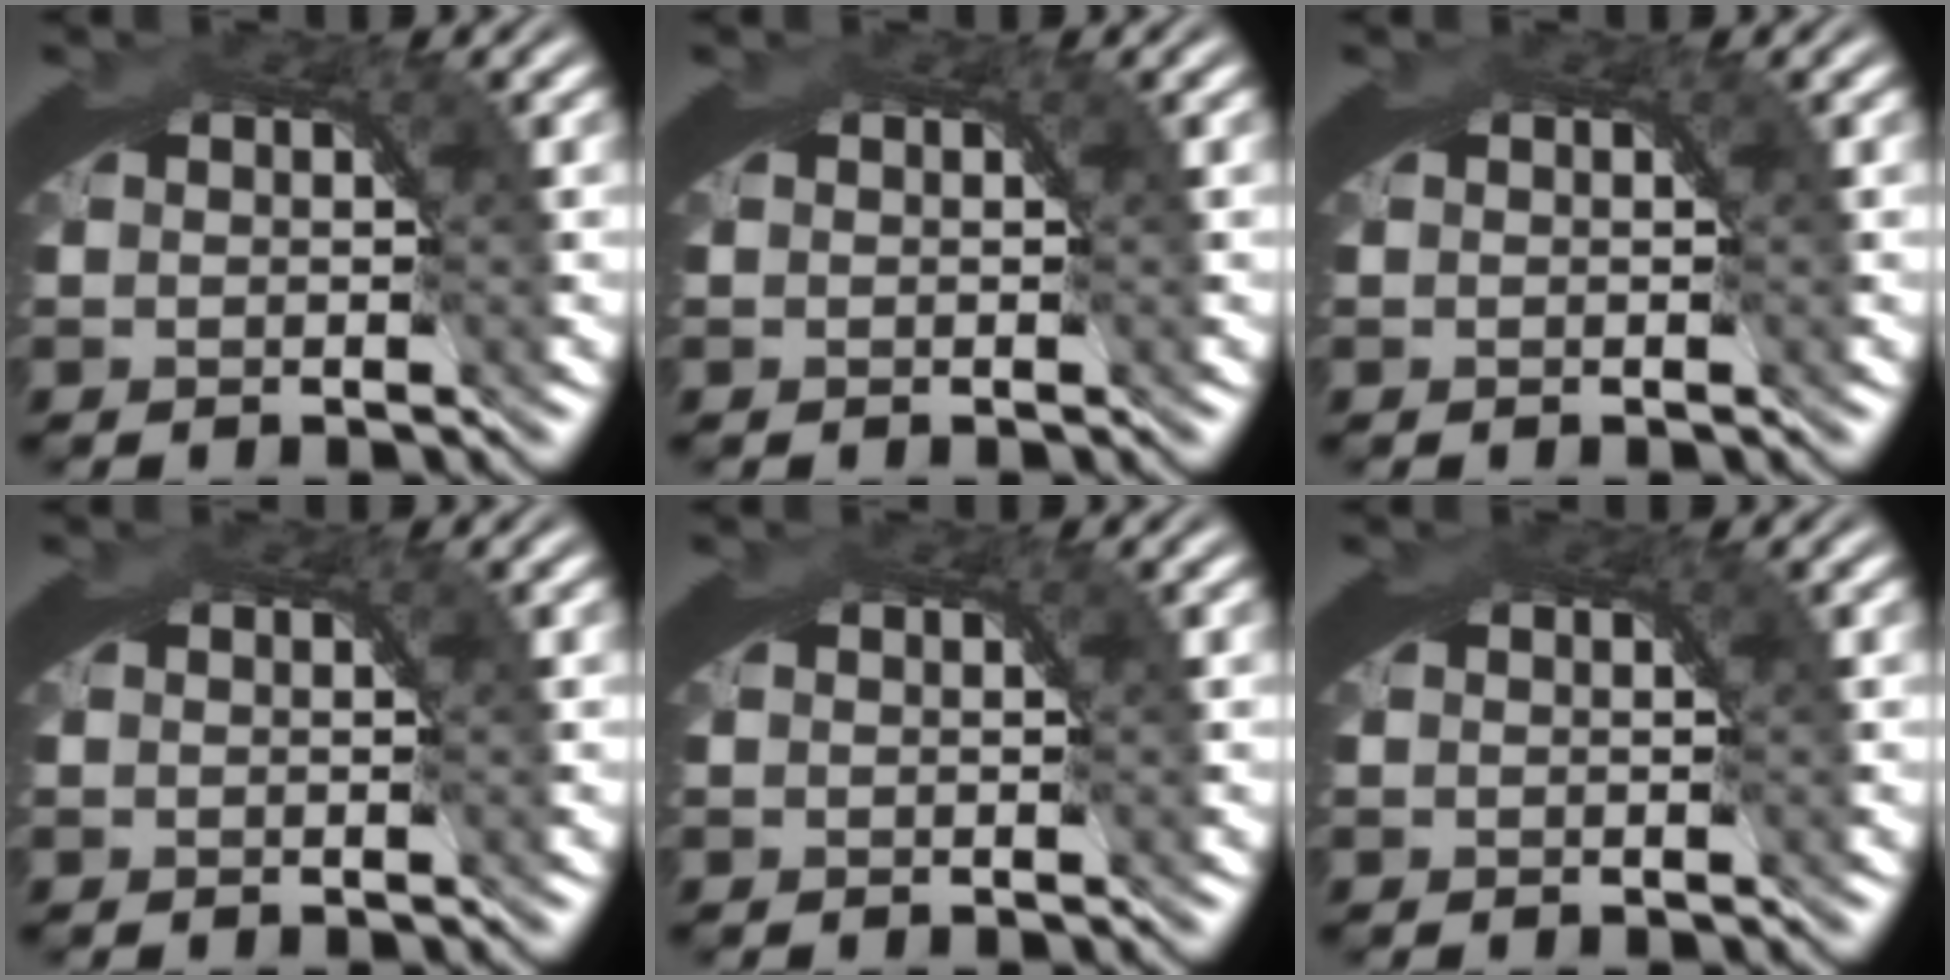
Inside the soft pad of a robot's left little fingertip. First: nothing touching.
{"total": 0.0}
{"total": 0.0}
{"total": 0.0}
{"total": 0.0}
{"total": 0.7, "force": [0.3, 0.3, 0.6], "torque": [-0.009, 0.003, 0.004]}